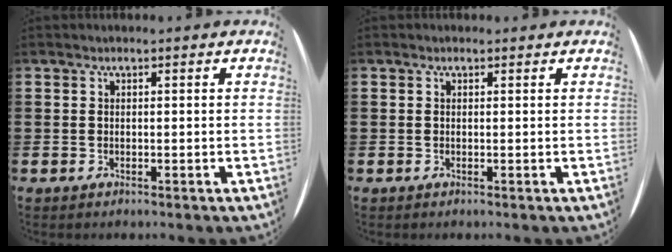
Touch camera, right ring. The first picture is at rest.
{"total": 0.0}